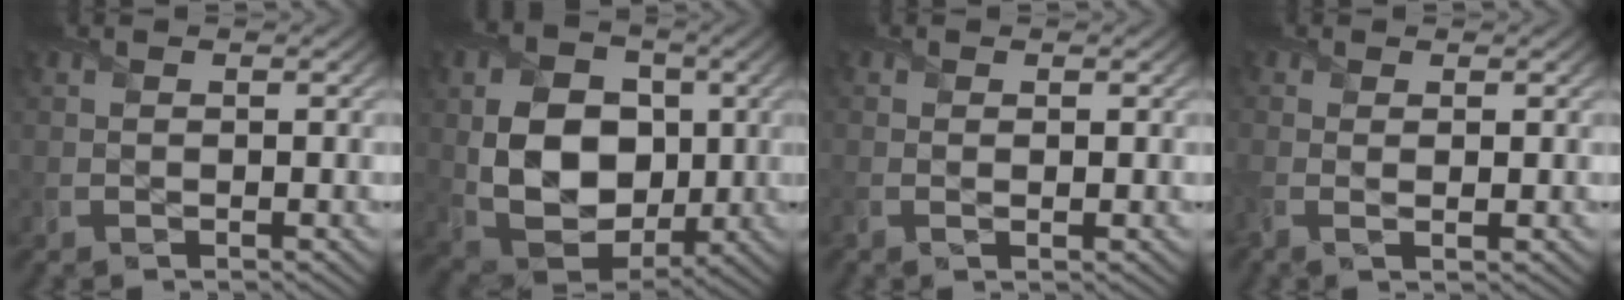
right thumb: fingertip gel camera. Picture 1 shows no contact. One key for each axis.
{"total": 11.7, "fx": 0.3, "fy": 8.7, "fz": 7.8, "tx": -0.158, "ty": -0.012, "tz": 0.005}
{"total": 0.9, "fx": 0.1, "fy": 0.2, "fz": 0.8, "tx": -0.017, "ty": 0.000, "tz": 0.001}
{"total": 2.0, "fx": 0.1, "fy": 0.4, "fz": 2.0, "tx": -0.043, "ty": 0.000, "tz": -0.002}